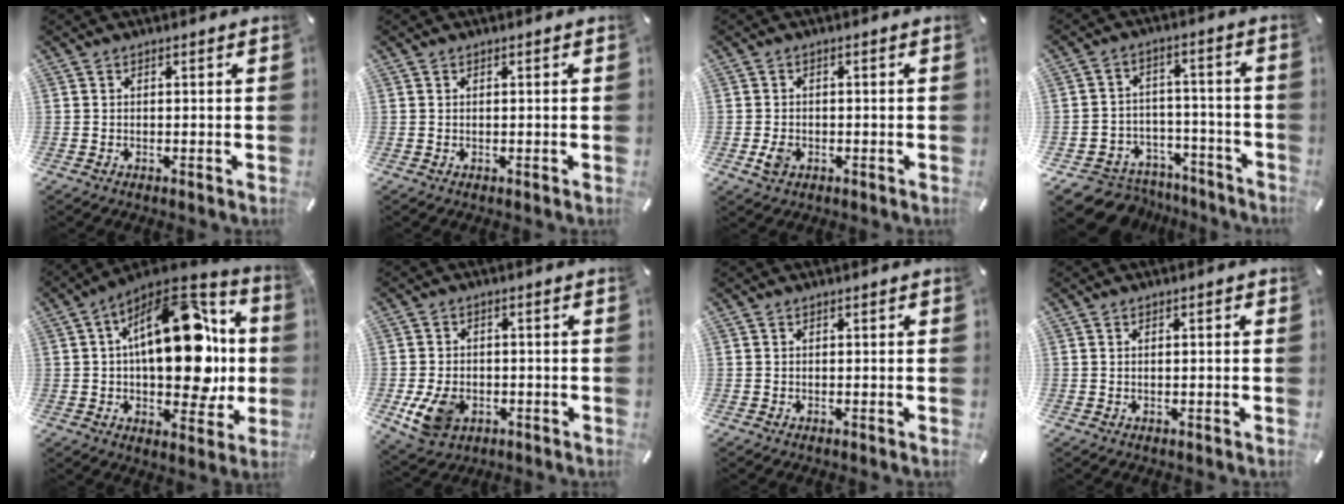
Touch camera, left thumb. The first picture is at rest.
{"total": 0.6, "force": [0.0, 0.0, 0.6], "torque": [-0.009, -0.002, 0.000]}
{"total": 3.0, "force": [-0.9, 2.1, 1.9], "torque": [-0.047, -0.002, -0.019]}
{"total": 7.6, "force": [-4.9, 5.6, 1.3], "torque": [-0.021, 0.030, -0.084]}
{"total": 24.2, "force": [3.4, 13.4, 19.8], "torque": [-0.279, -0.009, 0.065]}
{"total": 8.3, "force": [-2.4, 6.3, 4.9], "torque": [-0.100, 0.002, -0.045]}
{"total": 0.0}
{"total": 1.3, "force": [0.0, 0.3, 1.2], "torque": [-0.023, -0.002, 0.000]}